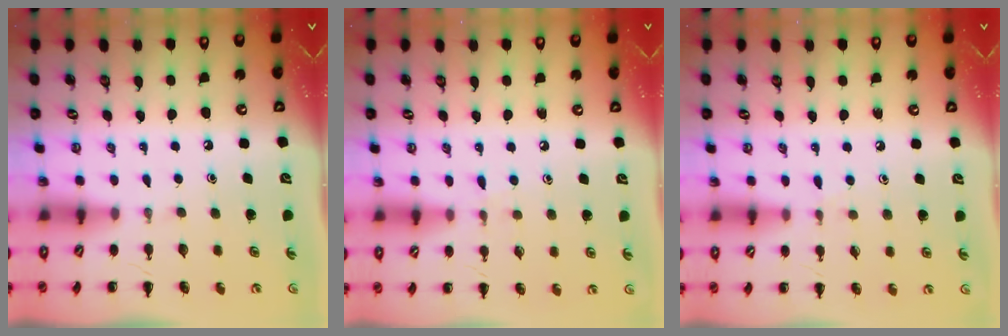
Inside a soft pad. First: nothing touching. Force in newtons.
{"total": 5.1, "press": 4.6, "slide": 2.2}
{"total": 4.7, "press": 4.3, "slide": 1.8}